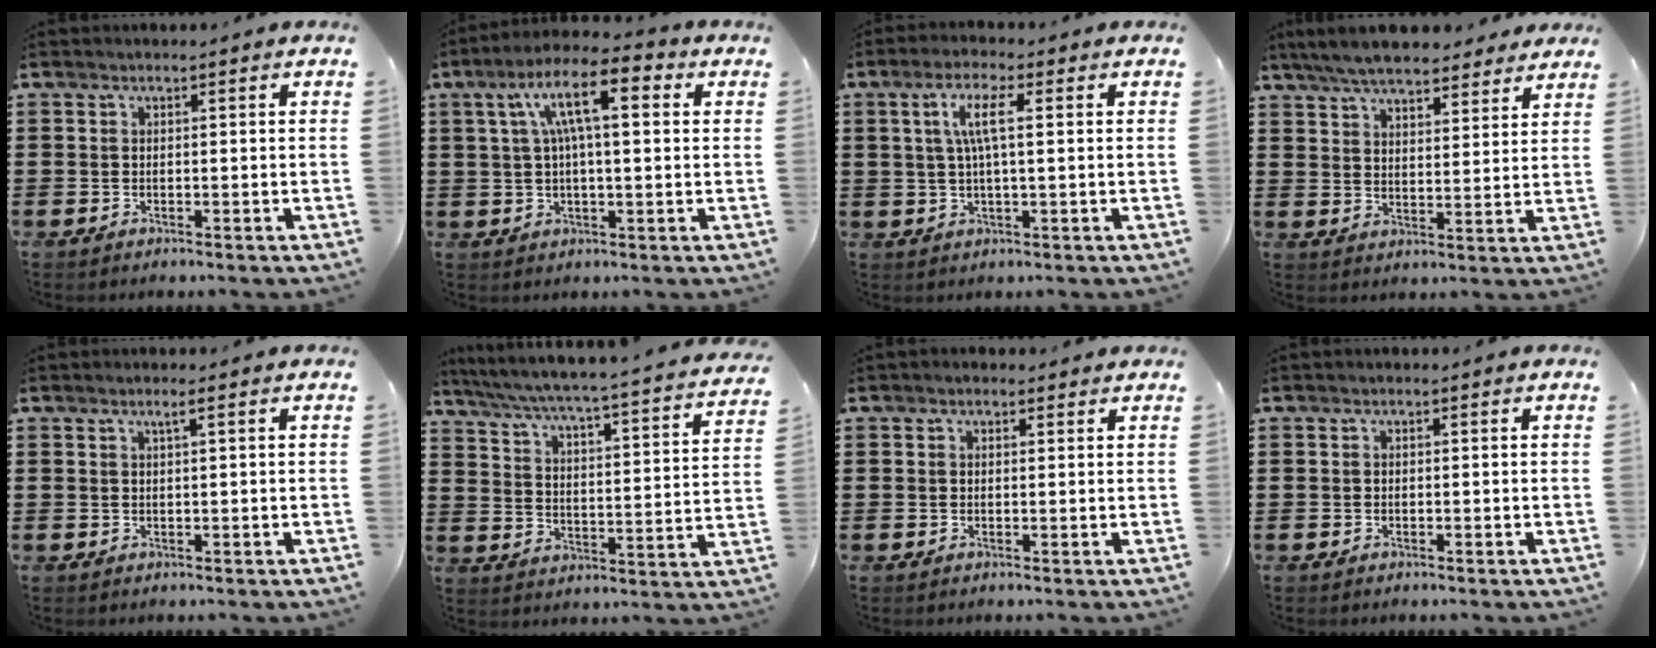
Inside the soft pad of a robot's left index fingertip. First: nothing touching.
{"total": 10.8, "force": [3.6, 2.9, 9.7], "torque": [-0.199, 0.012, 0.056]}
{"total": 5.5, "force": [1.2, 1.1, 5.3], "torque": [-0.112, 0.004, 0.015]}
{"total": 6.9, "force": [6.4, 1.3, 2.2], "torque": [-0.067, -0.016, 0.117]}
{"total": 1.1, "force": [0.5, -0.1, 1.0], "torque": [-0.018, -0.002, 0.009]}
{"total": 3.8, "force": [3.4, -0.8, 1.7], "torque": [-0.054, -0.044, 0.043]}
{"total": 0.9, "force": [0.6, 0.5, 0.3], "torque": [-0.007, 0.005, 0.012]}
{"total": 0.0}